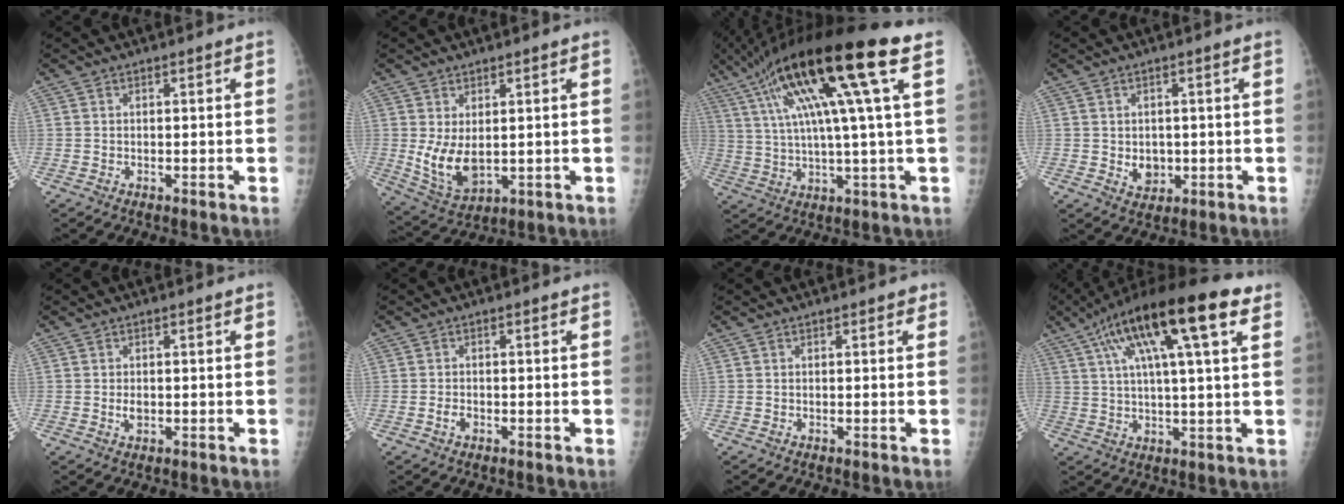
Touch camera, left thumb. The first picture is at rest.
{"total": 8.0, "force": [0.3, 4.6, 6.5], "torque": [-0.113, -0.017, 0.024]}
{"total": 20.7, "force": [8.0, 1.3, 19.0], "torque": [-0.352, 0.017, 0.133]}
{"total": 4.1, "force": [-0.5, 3.4, 2.2], "torque": [-0.011, -0.001, 0.003]}
{"total": 1.7, "force": [-0.3, 1.1, 1.3], "torque": [-0.016, -0.002, -0.004]}
{"total": 1.4, "force": [-0.9, 0.9, 0.7], "torque": [-0.013, 0.006, -0.016]}
{"total": 1.2, "force": [0.5, 0.6, 0.9], "torque": [-0.004, 0.002, 0.002]}
{"total": 20.7, "force": [9.3, 4.8, 17.8], "torque": [-0.298, 0.018, 0.148]}